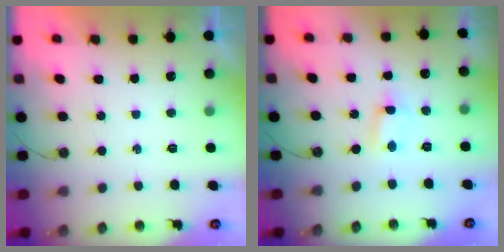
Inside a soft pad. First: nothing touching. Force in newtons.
{"total": 0.6, "press": 0.3, "slide": 0.5}